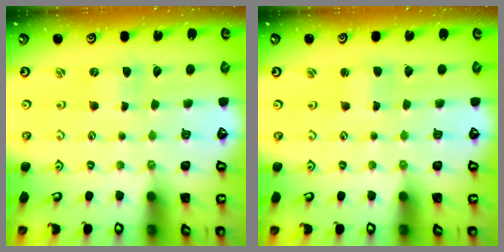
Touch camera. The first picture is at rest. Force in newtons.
{"total": 1.5, "press": 1.5, "slide": 0.0}